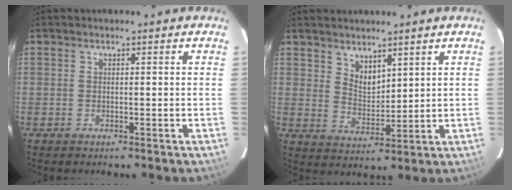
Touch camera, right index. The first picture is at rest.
{"total": 4.9, "force": [3.8, 2.3, 2.2], "torque": [-0.031, -0.004, 0.073]}